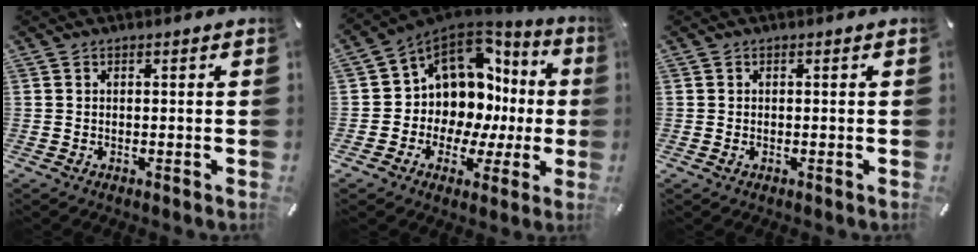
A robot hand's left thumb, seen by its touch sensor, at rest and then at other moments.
{"total": 10.5, "force": [3.4, 8.9, 4.5], "torque": [-0.081, -0.060, 0.067]}
{"total": 0.6, "force": [-0.1, 0.4, 0.4], "torque": [-0.009, 0.000, -0.003]}